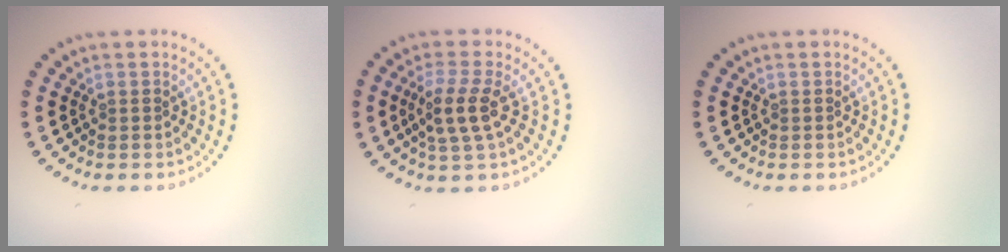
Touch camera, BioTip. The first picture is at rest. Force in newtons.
{"total": 2.9, "press": 2.5, "slide": 1.4}
{"total": 0.0}